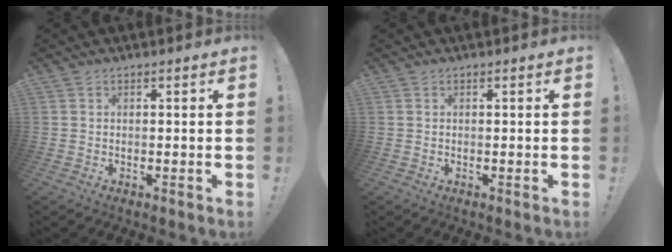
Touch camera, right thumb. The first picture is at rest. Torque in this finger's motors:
{"motor_torque": [0.00, 0.00, 0.00, 0.00, 0.00]}